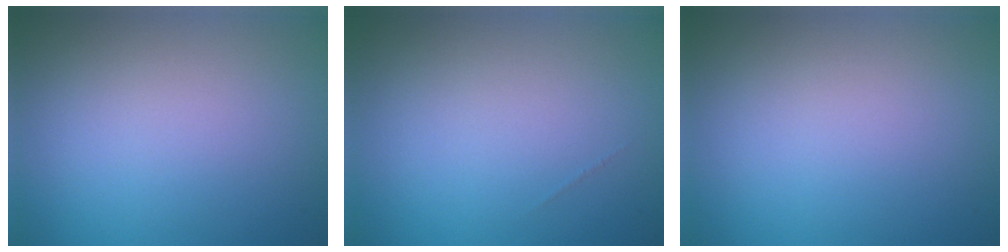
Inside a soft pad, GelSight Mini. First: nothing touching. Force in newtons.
{"total": 0.0}
{"total": 0.0}